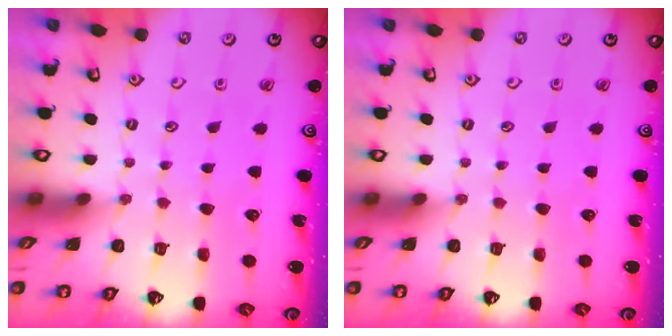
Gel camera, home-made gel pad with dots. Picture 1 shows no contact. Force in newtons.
{"total": 0.0}